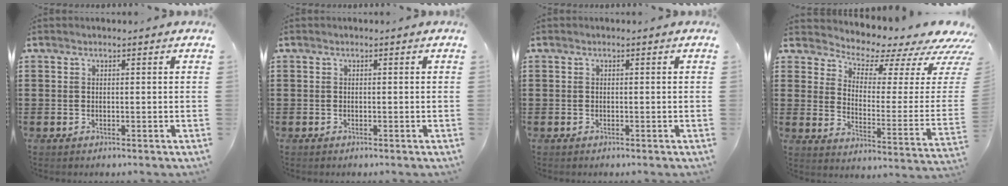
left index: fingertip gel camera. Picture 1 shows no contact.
{"total": 0.0}
{"total": 0.0}
{"total": 5.0, "force": [4.5, 1.4, 1.7], "torque": [-0.036, -0.056, 0.069]}